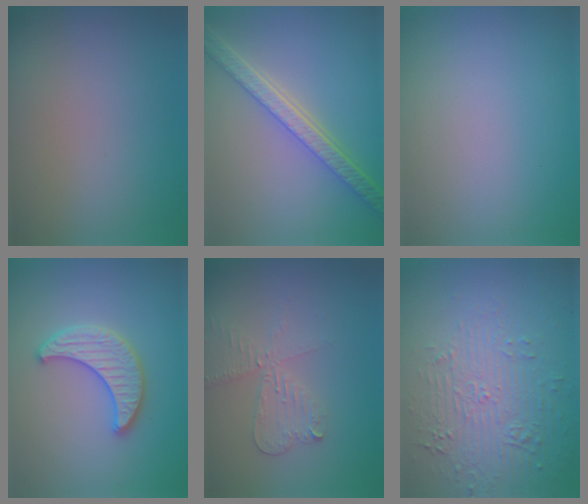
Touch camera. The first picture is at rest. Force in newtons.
{"total": 5.6, "press": 4.3, "slide": 3.6}
{"total": 0.0}
{"total": 3.5, "press": 3.4, "slide": 0.6}
{"total": 3.3, "press": 2.8, "slide": 1.6}
{"total": 5.8, "press": 3.7, "slide": 4.4}